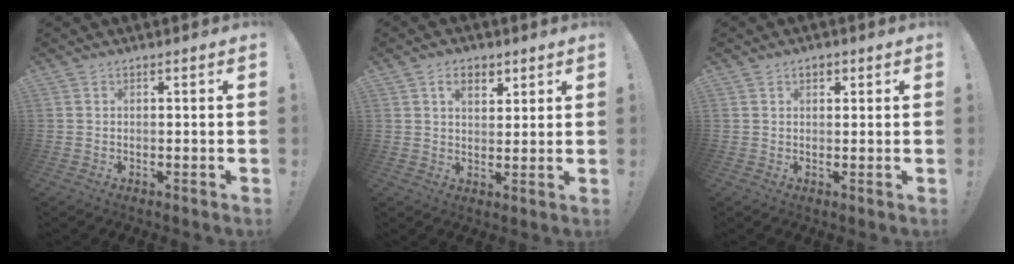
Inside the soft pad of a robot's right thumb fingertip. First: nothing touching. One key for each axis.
{"total": 6.2, "fx": 3.2, "fy": 4.0, "fz": 3.4, "tx": -0.040, "ty": -0.011, "tz": 0.055}
{"total": 2.3, "fx": 1.1, "fy": 1.5, "fz": 1.4, "tx": -0.014, "ty": -0.003, "tz": 0.017}